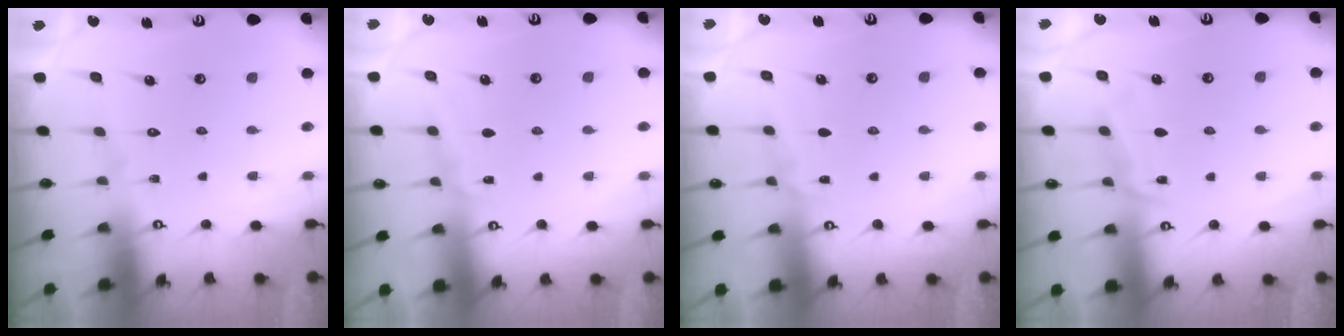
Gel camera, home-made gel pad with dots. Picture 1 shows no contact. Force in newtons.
{"total": 4.2, "press": 4.2, "slide": 0.6}
{"total": 4.4, "press": 4.4, "slide": 0.5}
{"total": 6.1, "press": 6.1, "slide": 0.6}